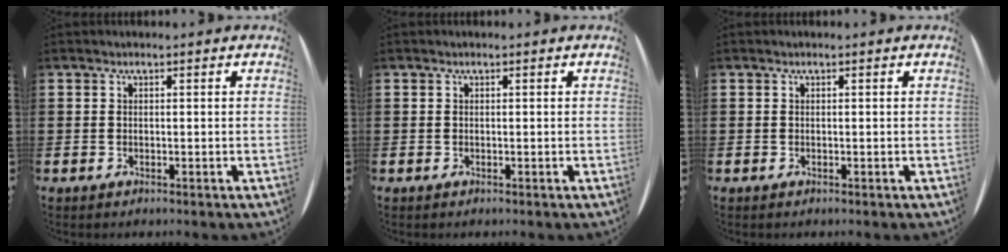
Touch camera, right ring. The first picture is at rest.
{"total": 0.0}
{"total": 0.0}